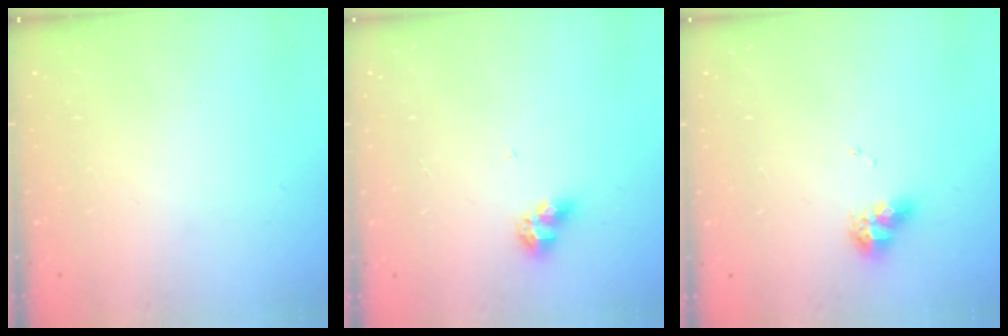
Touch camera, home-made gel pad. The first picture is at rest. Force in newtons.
{"total": 6.5, "press": 6.5, "slide": 0.7}
{"total": 7.8, "press": 7.8, "slide": 0.8}